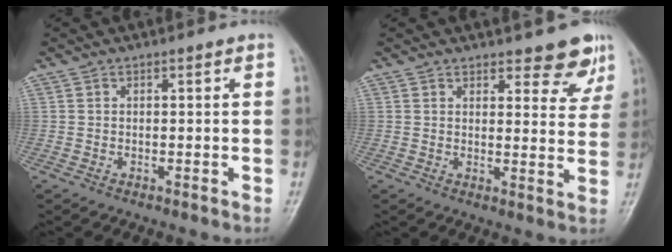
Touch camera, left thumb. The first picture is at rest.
{"total": 6.8, "force": [5.2, 2.7, 3.4], "torque": [-0.007, -0.035, 0.058]}